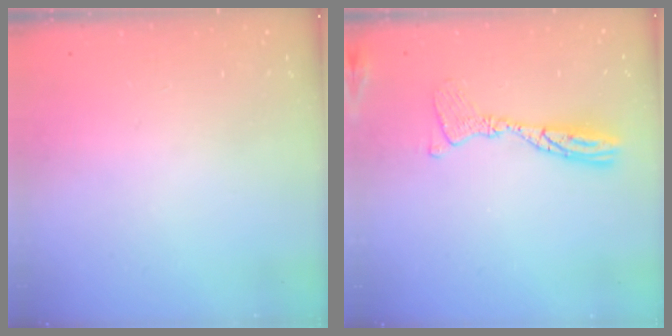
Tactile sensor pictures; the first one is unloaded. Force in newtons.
{"total": 12.4, "press": 12.4, "slide": 1.1}